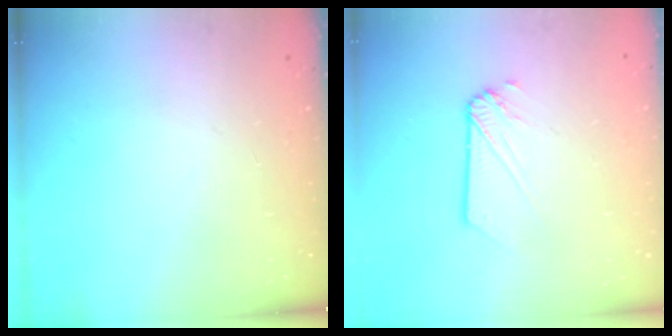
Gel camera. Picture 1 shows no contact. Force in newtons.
{"total": 3.5, "press": 3.5, "slide": 0.1}